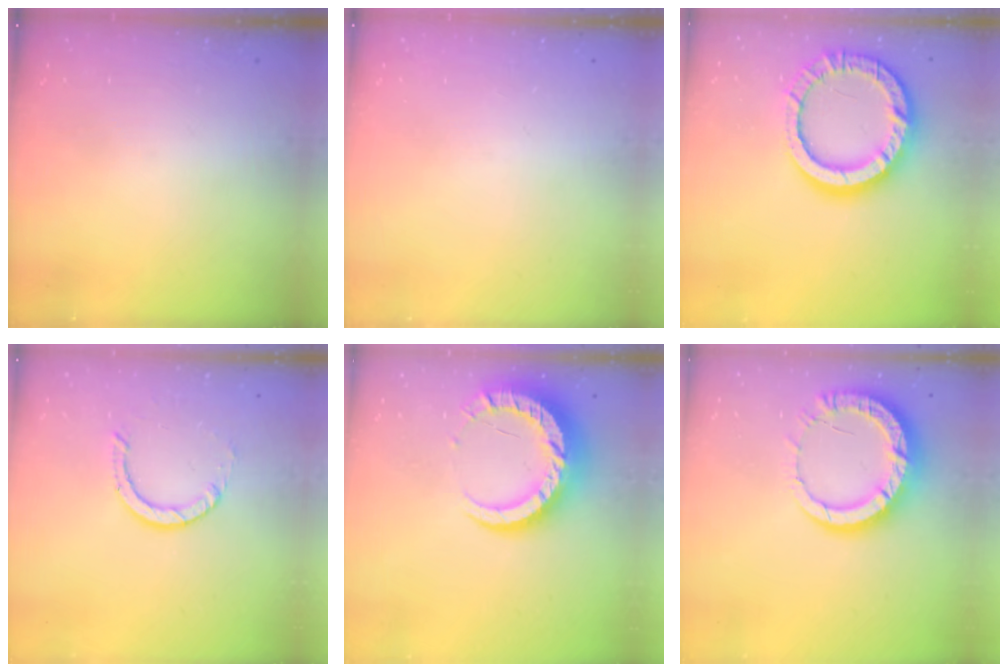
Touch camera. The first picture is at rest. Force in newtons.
{"total": 0.0}
{"total": 16.6, "press": 16.5, "slide": 1.4}
{"total": 2.9, "press": 2.9, "slide": 0.2}
{"total": 12.7, "press": 12.7, "slide": 0.8}
{"total": 13.5, "press": 13.4, "slide": 1.5}